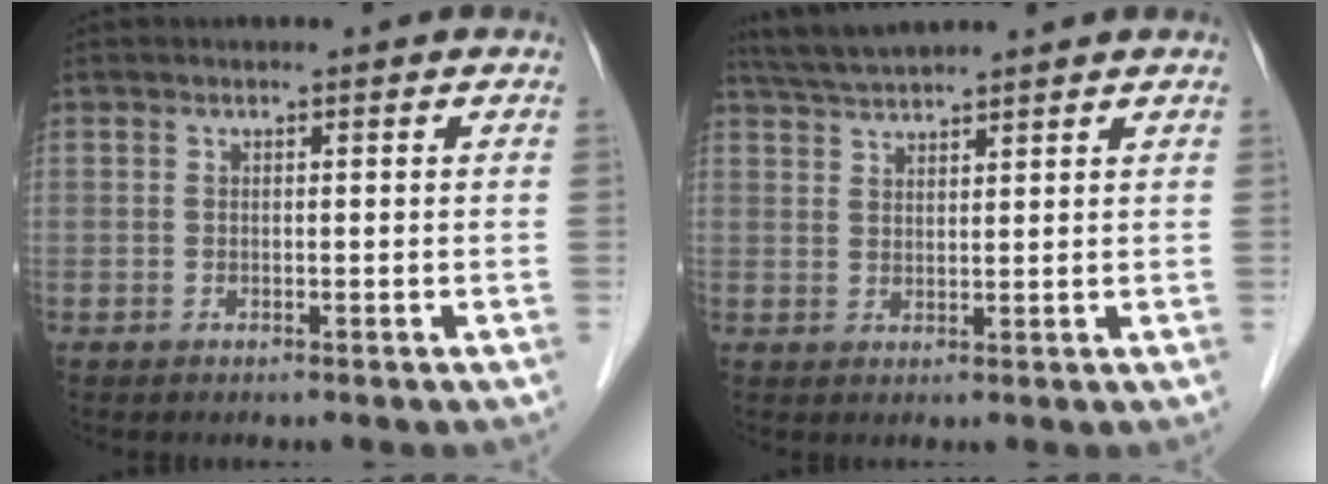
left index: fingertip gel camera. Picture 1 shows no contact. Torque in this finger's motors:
{"motor_torque": [-0.03, -0.16, 0.19, 0.06]}